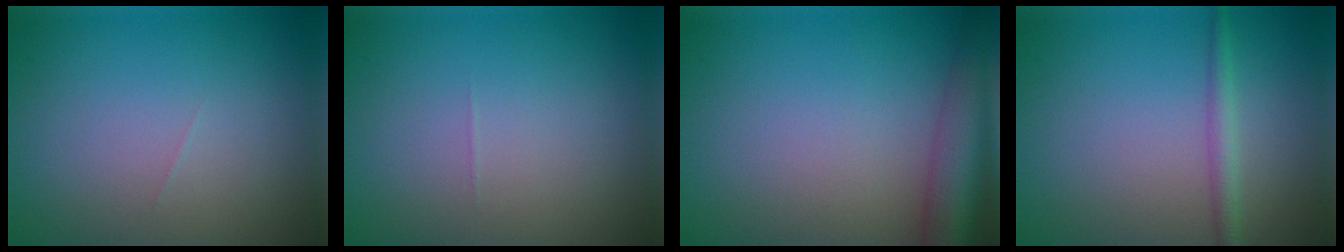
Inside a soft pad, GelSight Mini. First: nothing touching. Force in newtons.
{"total": 0.0}
{"total": 7.1, "press": 7.0, "slide": 0.4}
{"total": 1.8, "press": 1.8, "slide": 0.0}